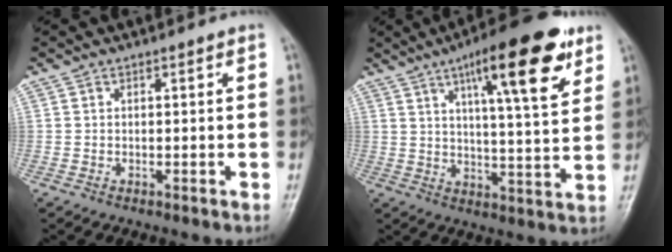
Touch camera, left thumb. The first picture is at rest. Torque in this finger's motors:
{"motor_torque": [1.04, 0.35, 1.67, -1.10, 0.44]}